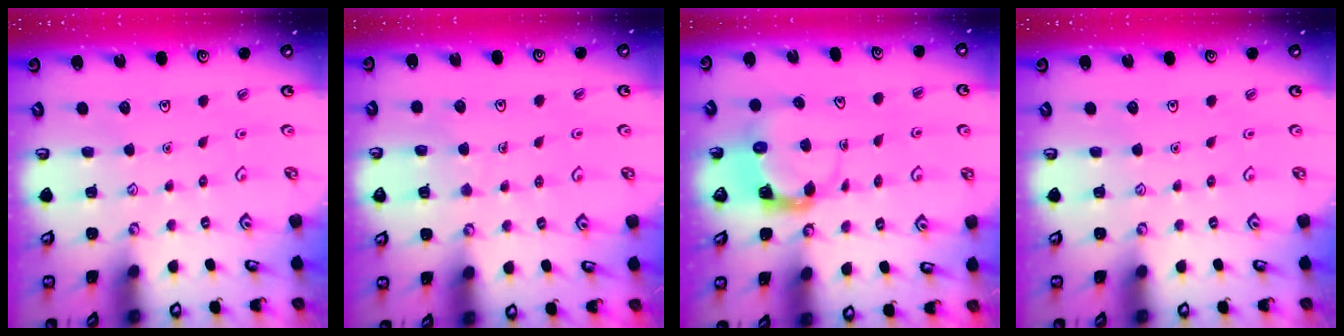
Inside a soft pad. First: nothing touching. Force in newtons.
{"total": 4.8, "press": 4.8, "slide": 0.4}
{"total": 3.7, "press": 3.7, "slide": 0.6}
{"total": 0.0}